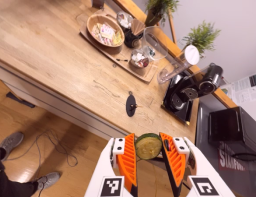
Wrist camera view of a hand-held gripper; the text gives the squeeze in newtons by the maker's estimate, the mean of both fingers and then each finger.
{"total": 9.7, "left": 10.1, "right": 9.2}